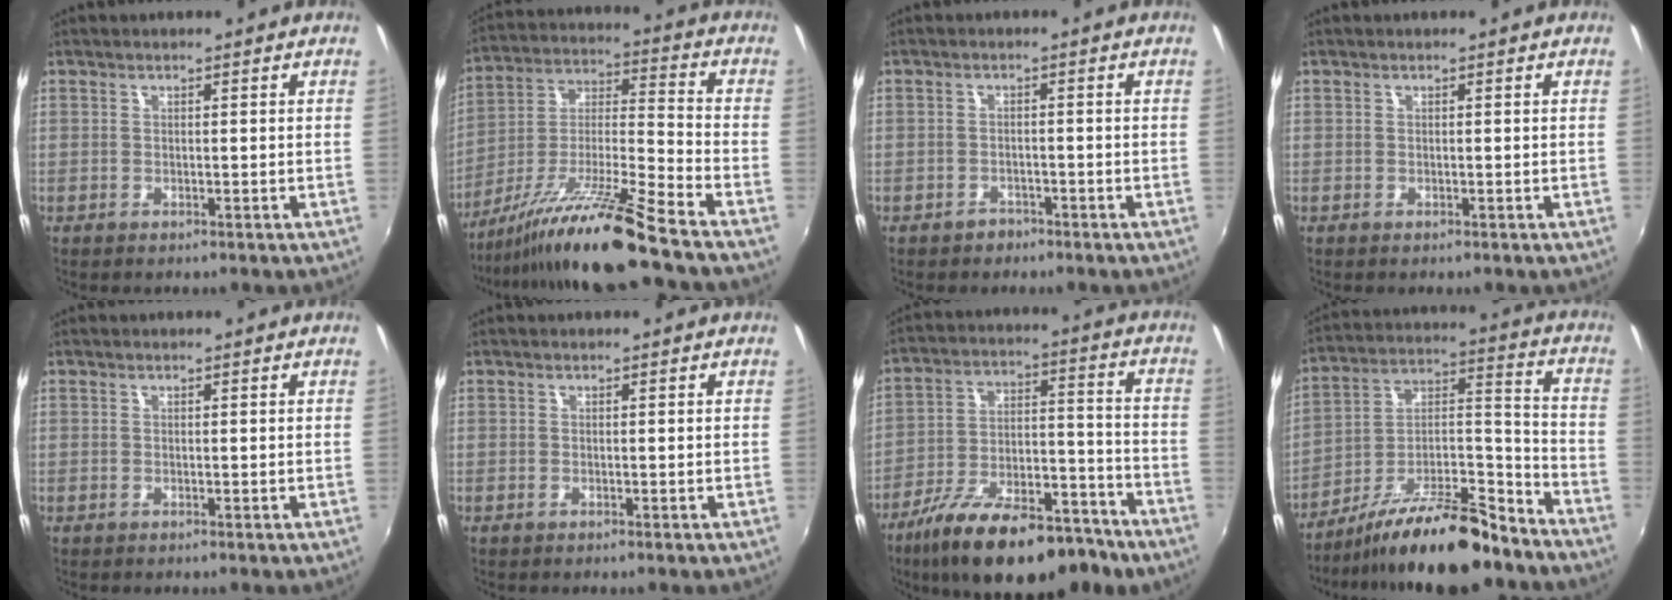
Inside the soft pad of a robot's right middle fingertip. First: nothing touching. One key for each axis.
{"total": 16.7, "fx": -13.1, "fy": -1.9, "fz": 10.2, "tx": -0.180, "ty": -0.014, "tz": -0.242}
{"total": 2.2, "fx": -1.6, "fy": 1.4, "fz": 0.2, "tx": -0.006, "ty": 0.005, "tz": -0.023}
{"total": 0.0}
{"total": 0.0}
{"total": 0.0}
{"total": 22.4, "fx": -15.5, "fy": 8.5, "fz": 13.8, "tx": -0.235, "ty": -0.013, "tz": -0.229}
{"total": 18.3, "fx": -14.5, "fy": 3.8, "fz": 10.5, "tx": -0.181, "ty": 0.007, "tz": -0.237}